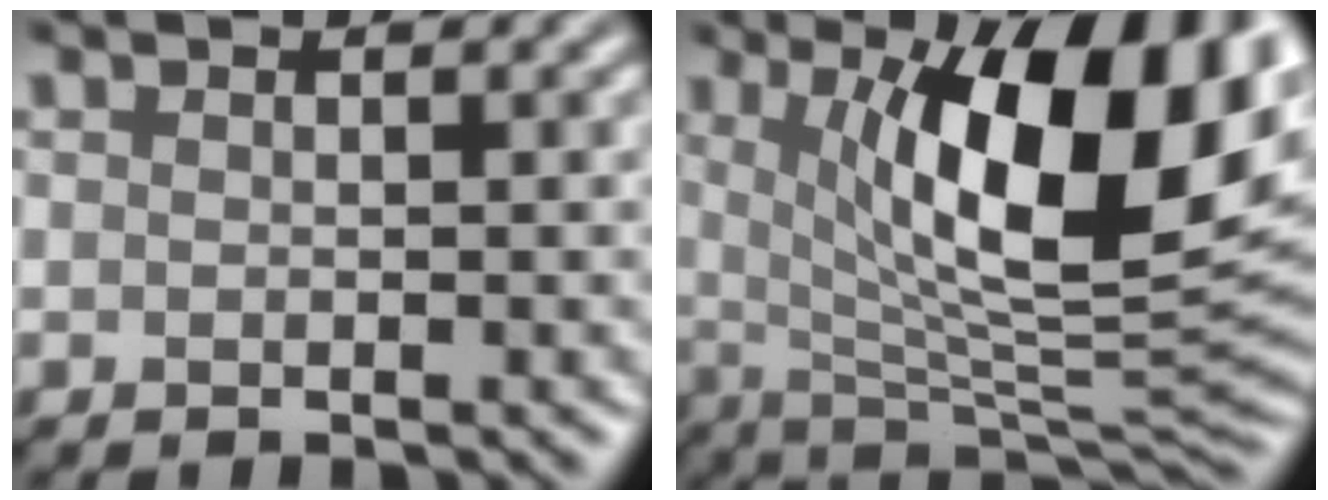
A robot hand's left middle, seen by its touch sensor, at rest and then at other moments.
{"total": 14.7, "force": [4.0, 4.5, 13.4], "torque": [-0.185, -0.005, 0.061]}